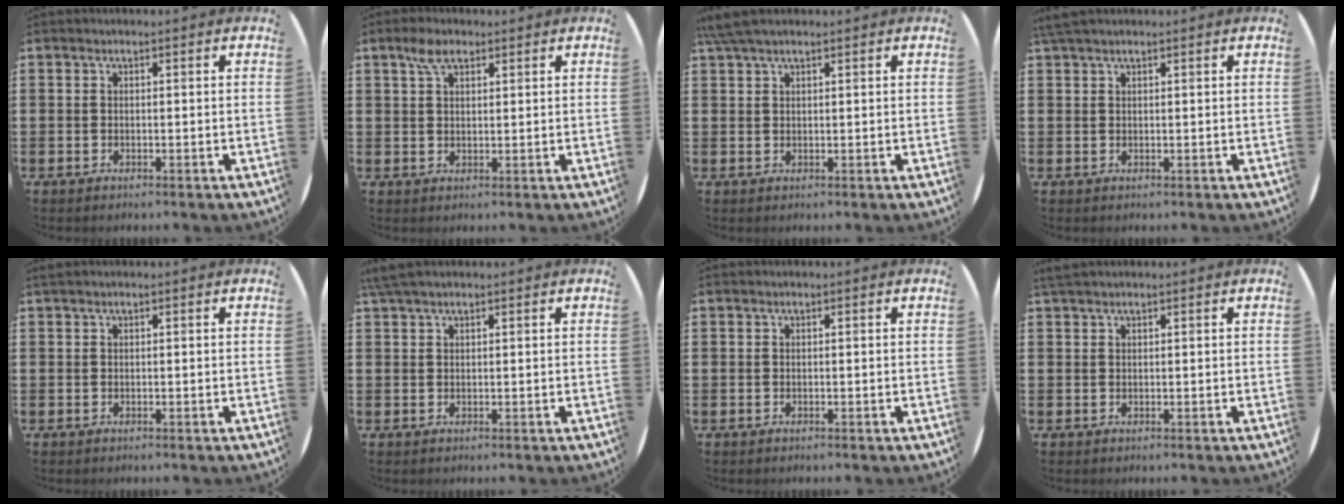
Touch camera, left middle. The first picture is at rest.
{"total": 3.5, "force": [2.3, 1.6, 2.1], "torque": [-0.038, 0.005, 0.039]}
{"total": 2.8, "force": [2.2, 0.7, 1.7], "torque": [-0.038, 0.005, 0.041]}
{"total": 1.3, "force": [1.1, 0.2, 0.6], "torque": [-0.014, 0.003, 0.021]}
{"total": 0.0}
{"total": 1.8, "force": [1.4, 0.3, 1.0], "torque": [-0.023, 0.004, 0.026]}
{"total": 0.0}
{"total": 0.8, "force": [0.8, 0.0, 0.2], "torque": [-0.006, 0.002, 0.015]}